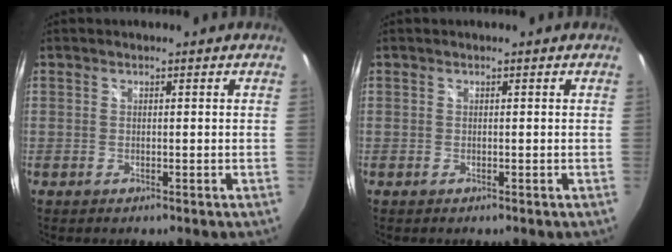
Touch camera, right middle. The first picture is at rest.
{"total": 0.0}